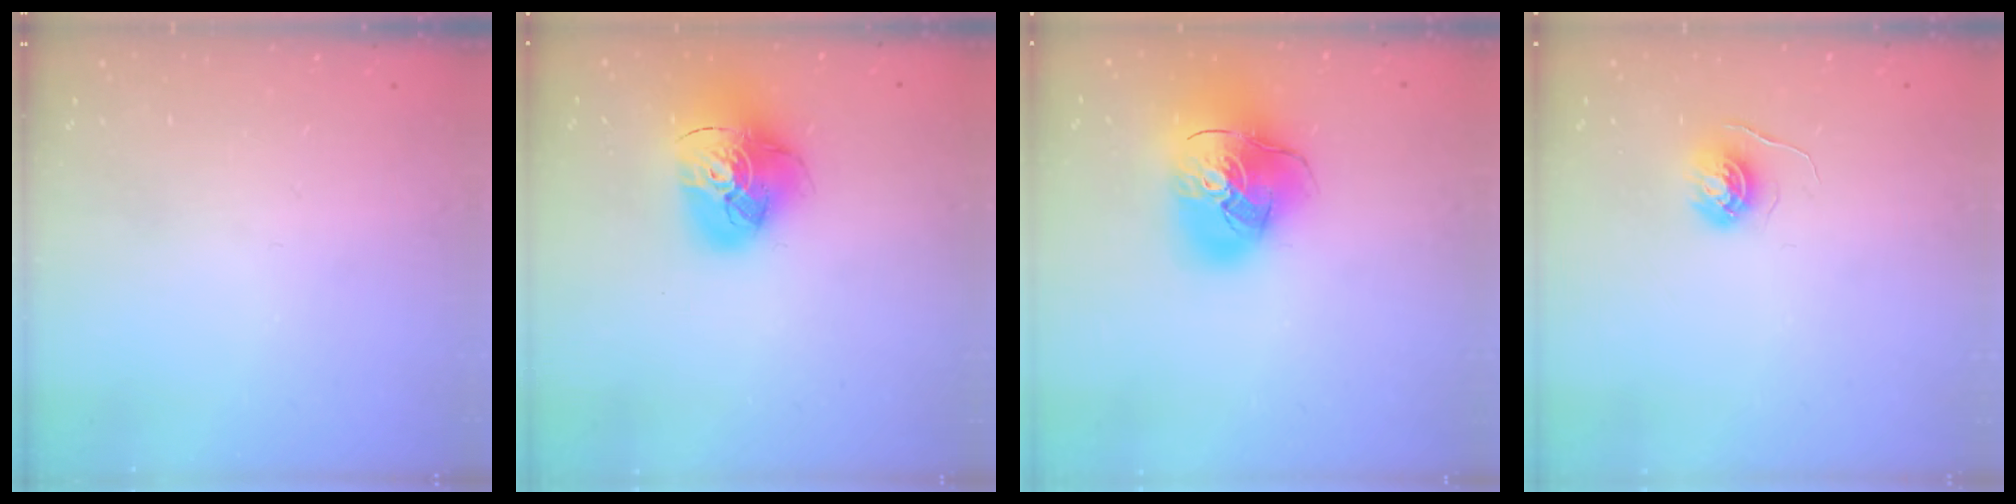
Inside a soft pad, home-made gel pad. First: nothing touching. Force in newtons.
{"total": 17.2, "press": 17.0, "slide": 1.9}
{"total": 19.7, "press": 19.5, "slide": 2.7}
{"total": 4.6, "press": 4.6, "slide": 0.4}